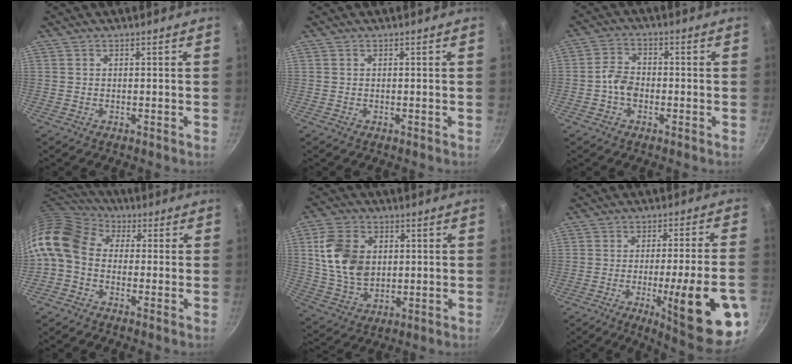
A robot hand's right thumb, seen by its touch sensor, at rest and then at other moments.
{"total": 0.0}
{"total": 4.6, "force": [-1.4, 3.4, 2.8], "torque": [-0.039, 0.022, -0.033]}
{"total": 14.2, "force": [0.4, 10.8, 9.2], "torque": [-0.190, 0.034, -0.015]}
{"total": 13.3, "force": [2.3, 9.5, 8.9], "torque": [-0.150, -0.009, 0.049]}
{"total": 21.1, "force": [-7.1, 3.7, 19.5], "torque": [-0.249, 0.016, -0.091]}